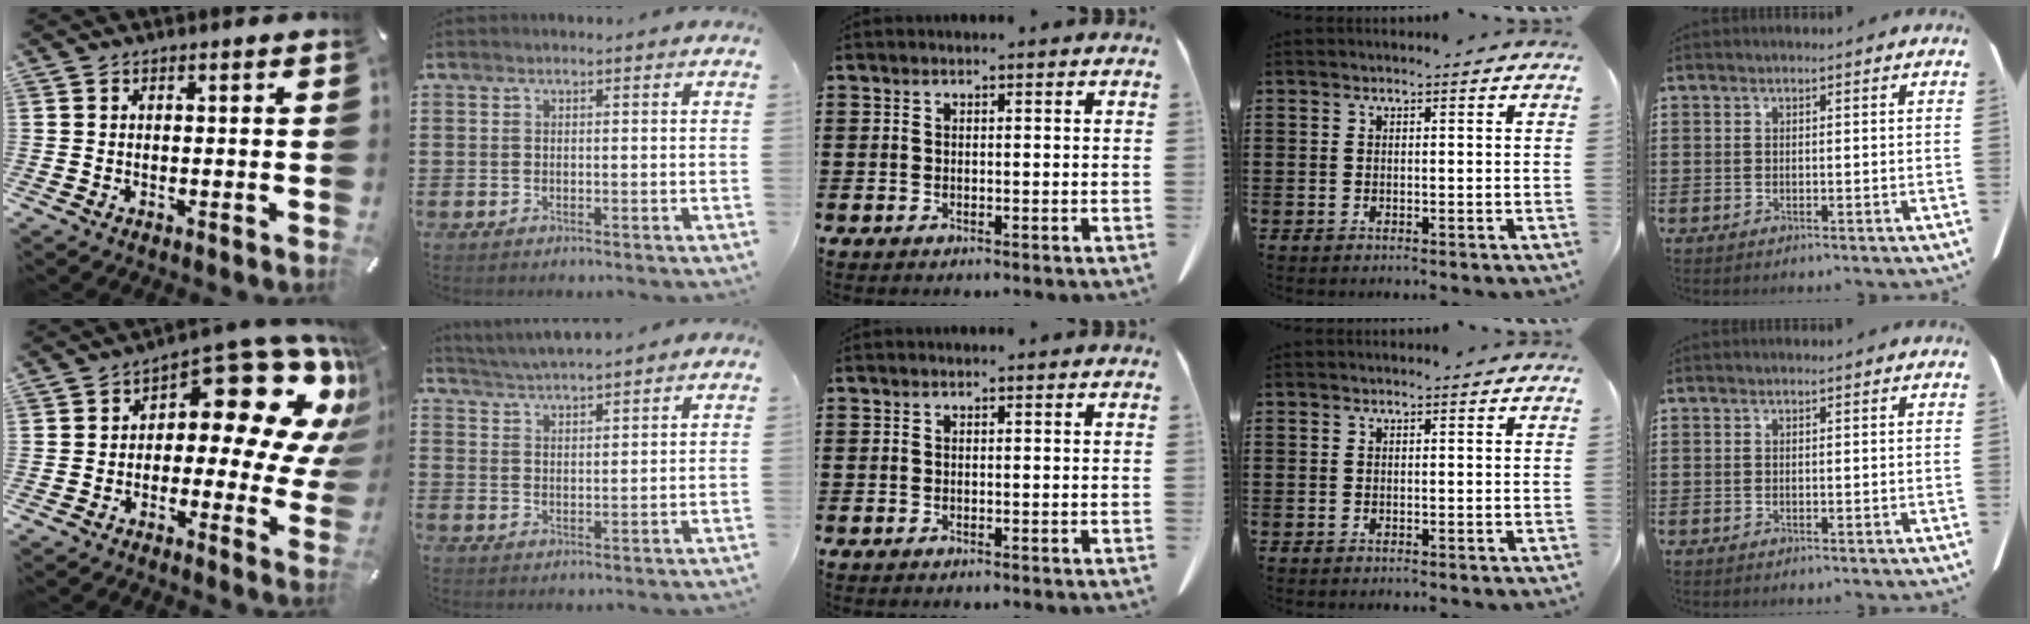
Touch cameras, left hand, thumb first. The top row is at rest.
{"thumb": {"total": 16.9, "force": [8.4, 8.2, 12.1], "torque": [-0.155, -0.074, 0.134]}, "index": {"total": 3.7, "force": [3.6, -0.3, 0.3], "torque": [-0.020, -0.013, 0.064]}}